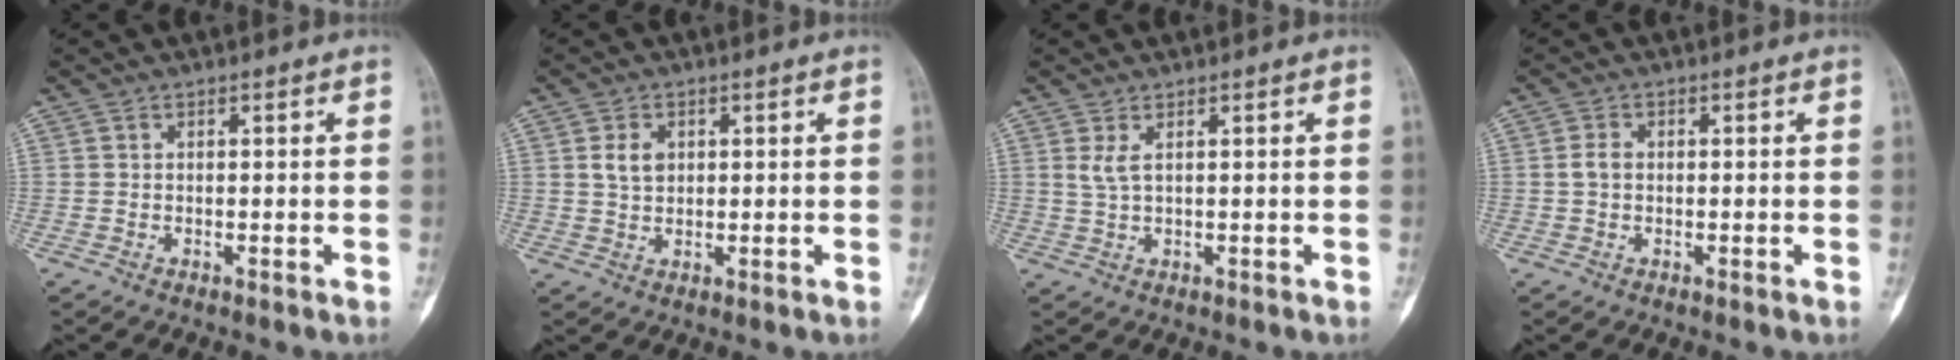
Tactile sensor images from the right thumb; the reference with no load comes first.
{"total": 3.7, "force": [1.0, 2.7, 2.4], "torque": [-0.033, -0.002, 0.020]}
{"total": 2.1, "force": [0.9, 0.5, 1.9], "torque": [-0.051, 0.002, 0.026]}
{"total": 2.0, "force": [0.0, 1.4, 1.4], "torque": [-0.030, 0.005, -0.002]}